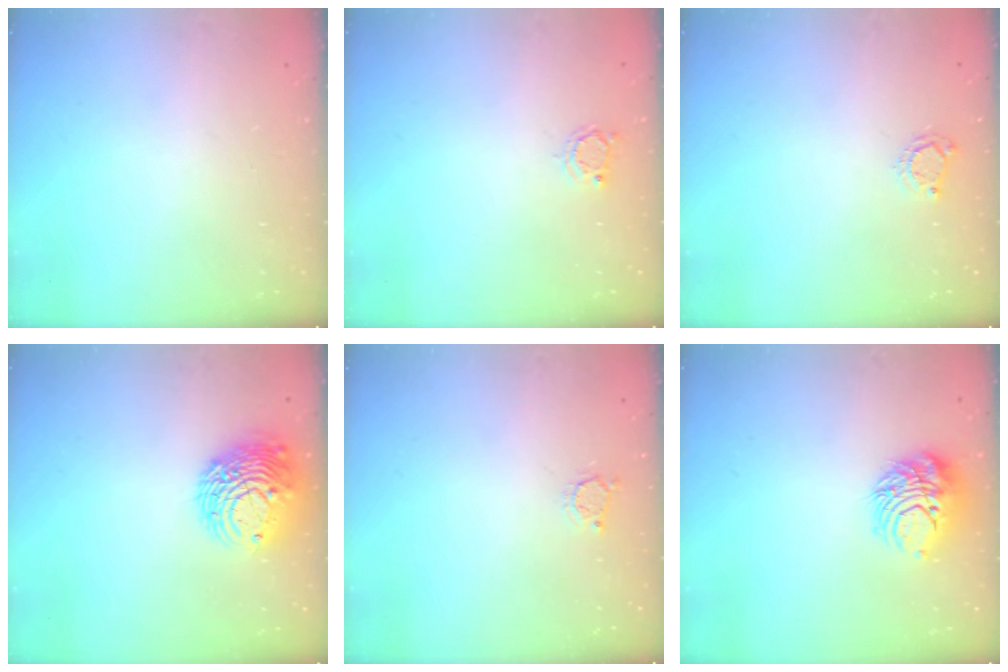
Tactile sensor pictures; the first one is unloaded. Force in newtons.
{"total": 3.0, "press": 3.0, "slide": 0.4}
{"total": 4.0, "press": 3.9, "slide": 0.5}
{"total": 11.0, "press": 10.9, "slide": 1.6}
{"total": 2.5, "press": 2.5, "slide": 0.3}
{"total": 12.1, "press": 12.1, "slide": 0.7}